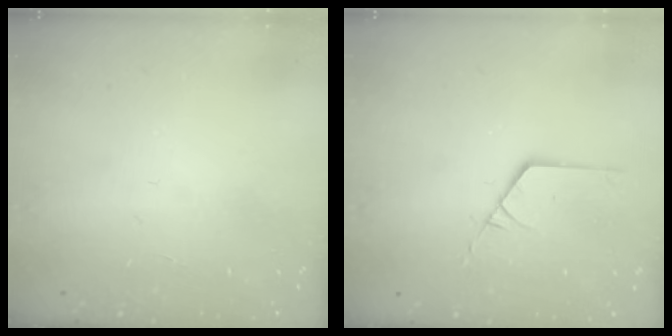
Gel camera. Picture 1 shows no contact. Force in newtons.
{"total": 2.3, "press": 2.3, "slide": 0.3}